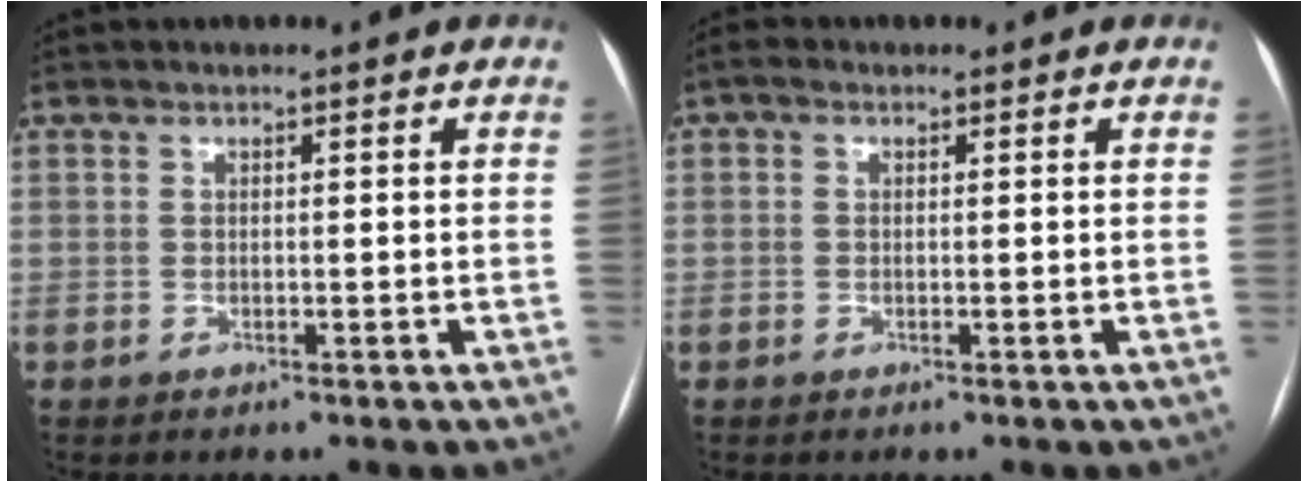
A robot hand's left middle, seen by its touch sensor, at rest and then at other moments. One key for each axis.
{"total": 0.9, "fx": 0.1, "fy": 0.7, "fz": 0.5, "tx": -0.009, "ty": 0.002, "tz": -0.004}